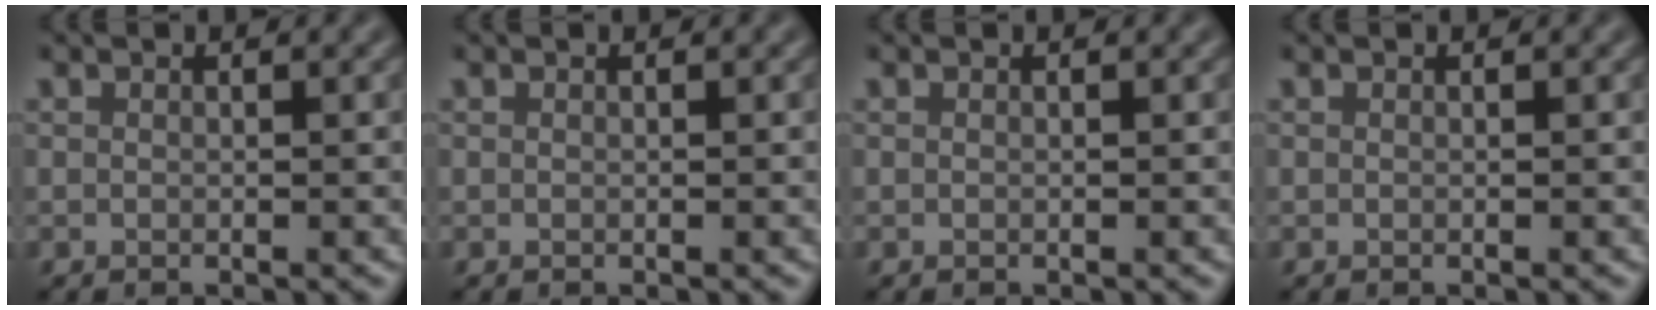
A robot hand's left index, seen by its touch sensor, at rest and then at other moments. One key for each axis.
{"total": 0.0}
{"total": 0.0}
{"total": 0.0}